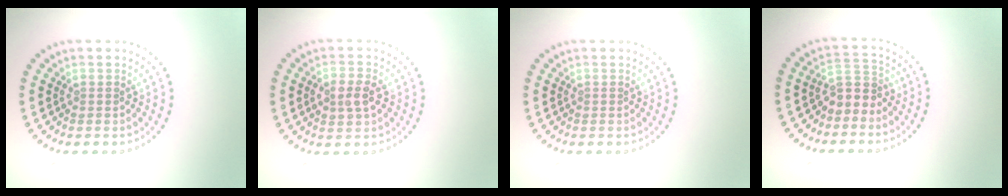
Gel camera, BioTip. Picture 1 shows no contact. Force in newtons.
{"total": 2.4, "press": 2.4, "slide": 0.4}
{"total": 0.0}
{"total": 2.4, "press": 2.0, "slide": 1.4}